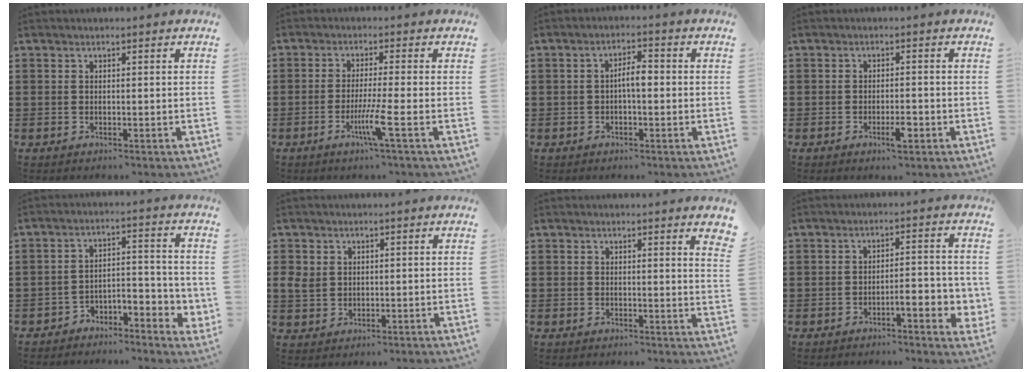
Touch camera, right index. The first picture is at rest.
{"total": 5.6, "force": [-2.2, -0.4, 5.1], "torque": [-0.100, -0.020, -0.043]}
{"total": 3.3, "force": [-0.3, 1.0, 3.1], "torque": [-0.057, 0.006, -0.008]}
{"total": 3.0, "force": [-1.4, 0.8, 2.5], "torque": [-0.048, -0.001, -0.028]}
{"total": 3.7, "force": [-3.1, 1.5, 1.3], "torque": [-0.027, 0.006, -0.065]}
{"total": 2.7, "force": [0.9, 2.3, 1.0], "torque": [-0.036, 0.006, 0.014]}
{"total": 1.7, "force": [1.4, -0.1, 1.0], "torque": [-0.015, -0.003, 0.023]}
{"total": 5.3, "force": [-1.9, 1.4, 4.8], "torque": [-0.071, -0.001, -0.032]}